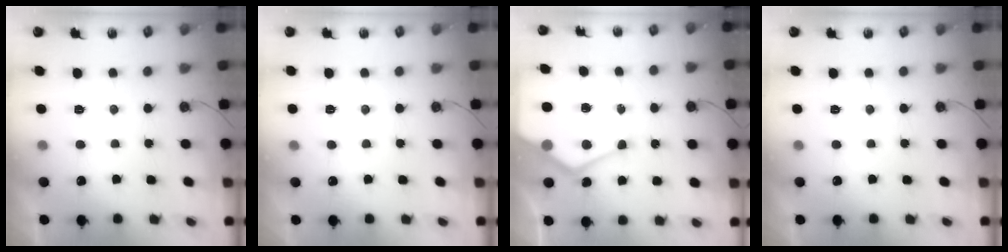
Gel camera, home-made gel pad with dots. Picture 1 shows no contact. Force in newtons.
{"total": 4.5, "press": 4.4, "slide": 0.7}
{"total": 15.2, "press": 15.2, "slide": 1.3}
{"total": 0.0}